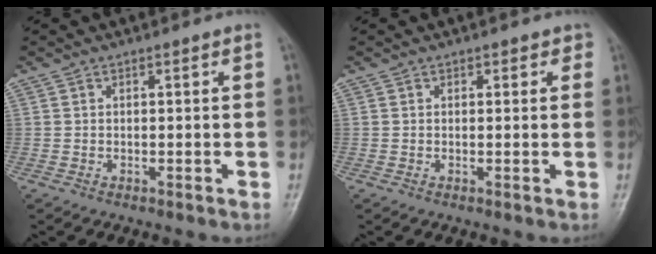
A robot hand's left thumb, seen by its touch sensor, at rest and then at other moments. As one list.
[{"total": 1.3, "force": [0.7, 0.9, 0.5], "torque": [0.012, 0.000, 0.003]}]